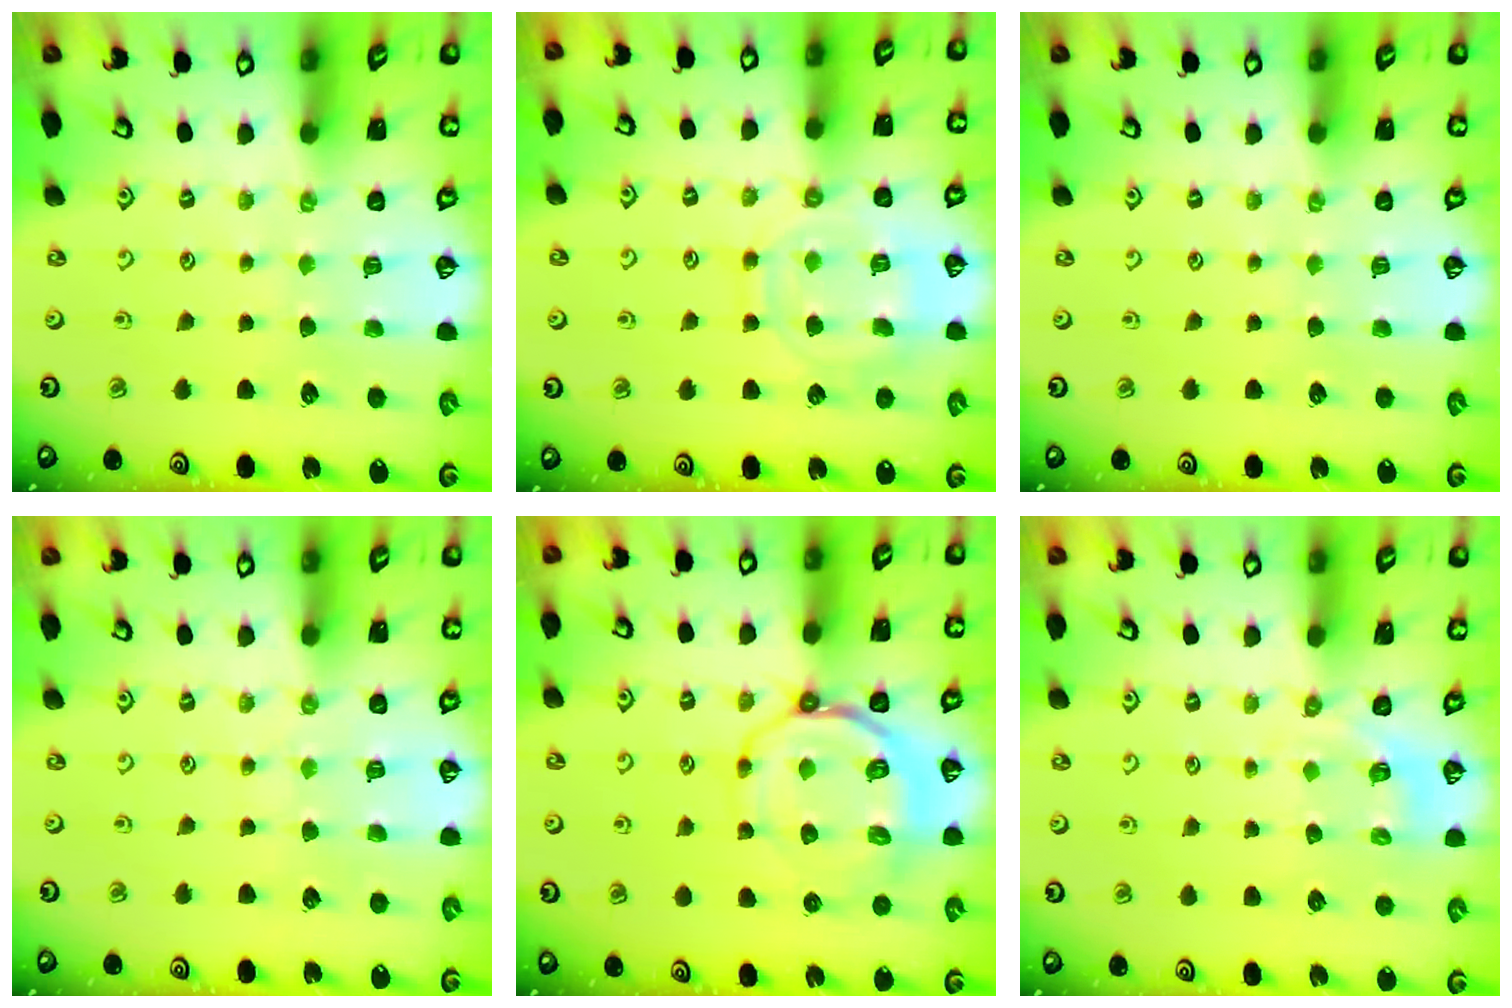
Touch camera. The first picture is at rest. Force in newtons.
{"total": 11.8, "press": 11.7, "slide": 1.1}
{"total": 0.0}
{"total": 2.9, "press": 2.9, "slide": 0.5}
{"total": 11.1, "press": 10.7, "slide": 3.0}
{"total": 2.3, "press": 1.4, "slide": 1.8}